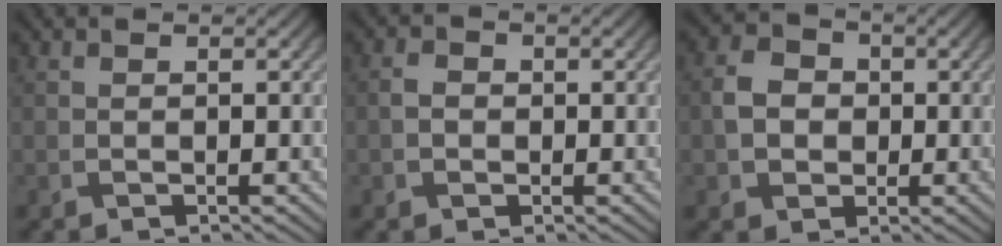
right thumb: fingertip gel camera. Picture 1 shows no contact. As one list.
[{"total": 1.8, "force": [-0.3, 1.5, 0.9], "torque": [-0.020, -0.001, -0.011]}, {"total": 4.5, "force": [-0.2, 3.9, 2.2], "torque": [-0.049, 0.002, -0.013]}]